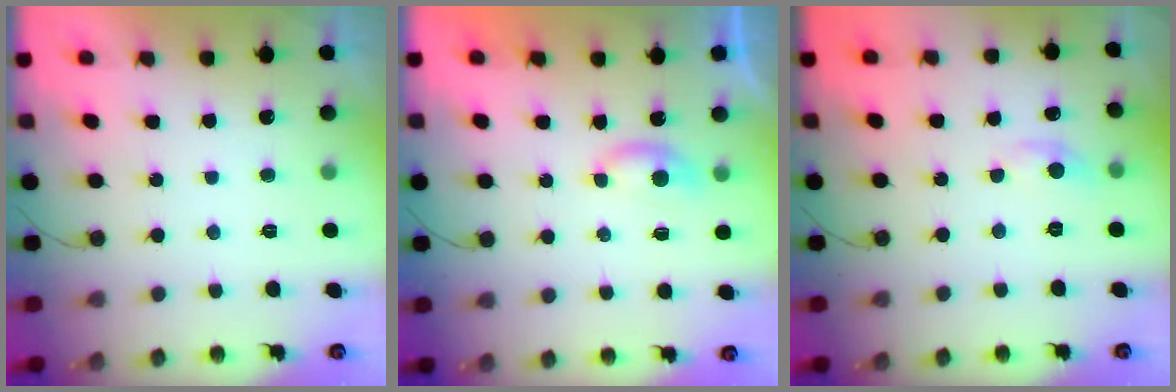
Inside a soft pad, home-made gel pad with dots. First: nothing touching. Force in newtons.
{"total": 4.1, "press": 4.1, "slide": 0.4}
{"total": 3.0, "press": 3.0, "slide": 0.4}